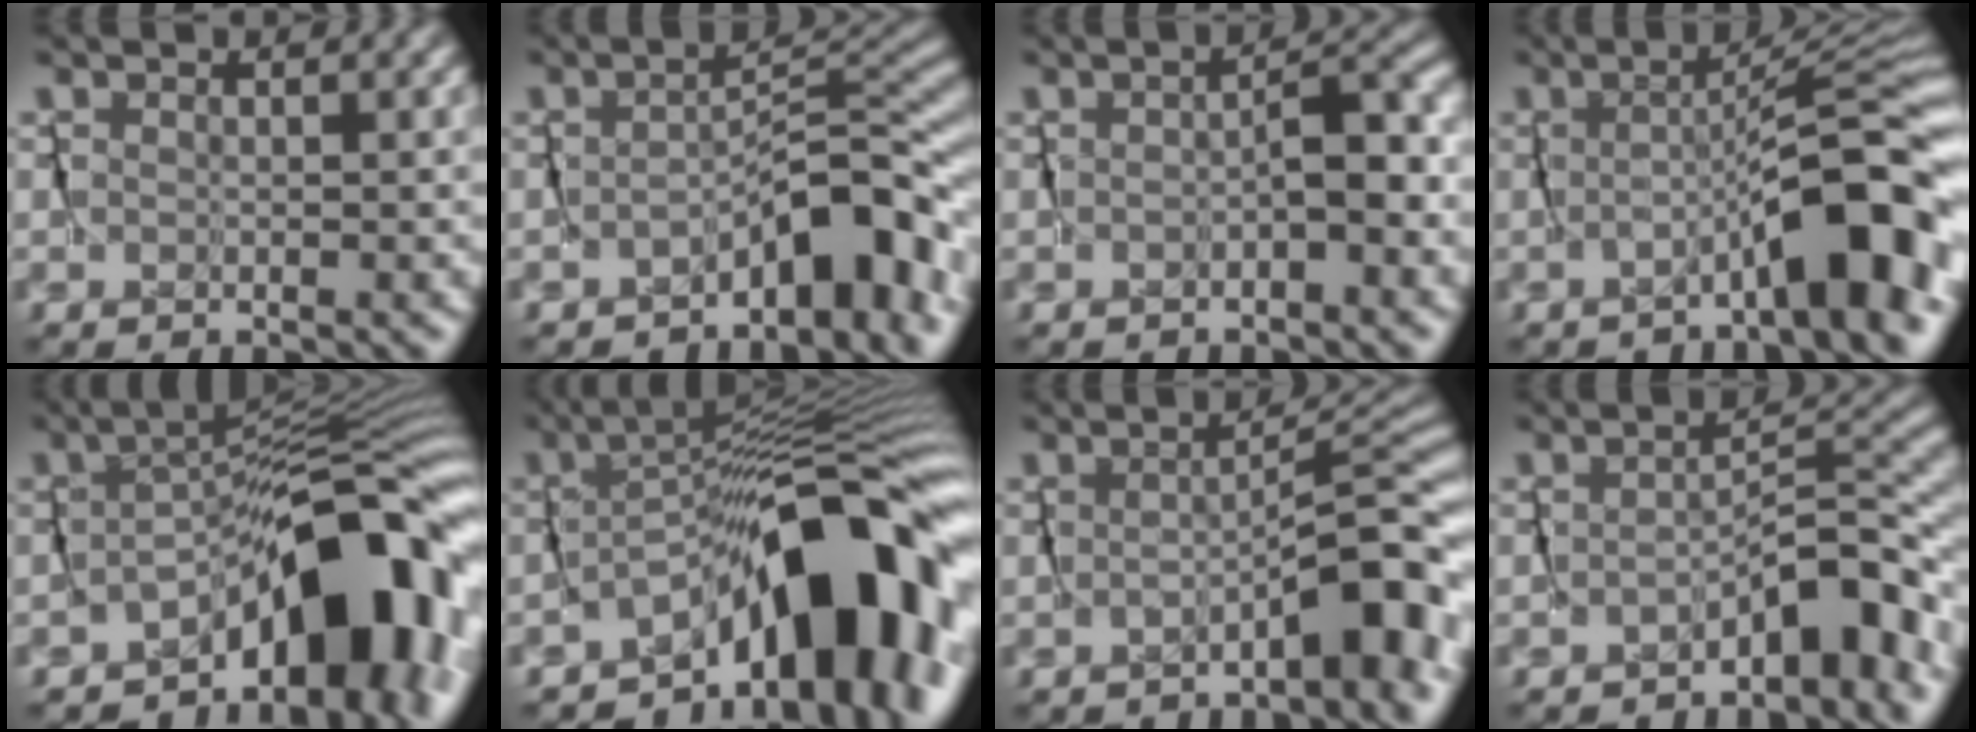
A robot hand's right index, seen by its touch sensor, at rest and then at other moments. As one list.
[{"total": 4.2, "force": [-3.4, 1.0, 2.2], "torque": [-0.014, 0.010, -0.058]}, {"total": 2.0, "force": [-1.3, 0.5, 1.4], "torque": [-0.006, 0.008, -0.024]}, {"total": 5.3, "force": [-3.2, -0.7, 4.2], "torque": [-0.028, 0.022, -0.052]}, {"total": 11.7, "force": [-6.1, 5.1, 8.5], "torque": [-0.107, -0.005, -0.090]}, {"total": 12.6, "force": [-5.7, 5.0, 10.1], "torque": [-0.124, 0.003, -0.083]}, {"total": 4.4, "force": [-3.0, 0.7, 3.2], "torque": [-0.017, 0.009, -0.046]}, {"total": 3.6, "force": [-3.1, 0.6, 1.6], "torque": [-0.006, 0.007, -0.051]}]